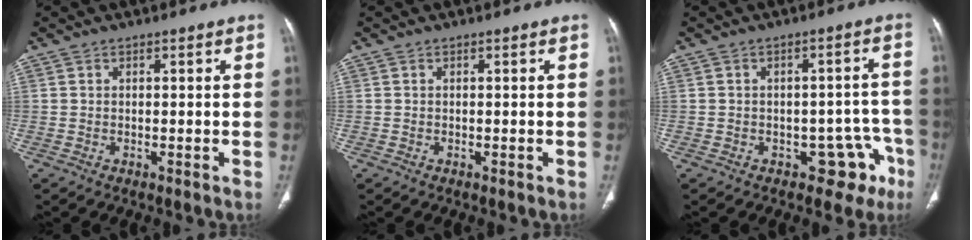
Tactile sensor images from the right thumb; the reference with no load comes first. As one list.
[{"total": 0.0}, {"total": 7.1, "force": [-3.8, 4.8, 3.6], "torque": [0.003, 0.041, -0.043]}]